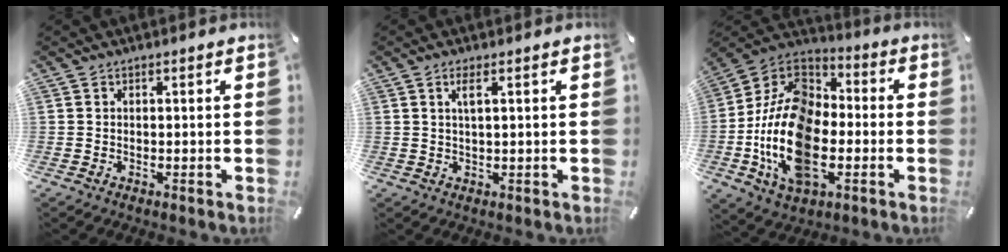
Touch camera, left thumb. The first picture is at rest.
{"total": 3.1, "force": [1.2, 0.5, 2.8], "torque": [-0.059, 0.002, 0.018]}
{"total": 20.2, "force": [-7.1, 12.1, 14.6], "torque": [-0.324, 0.017, -0.132]}